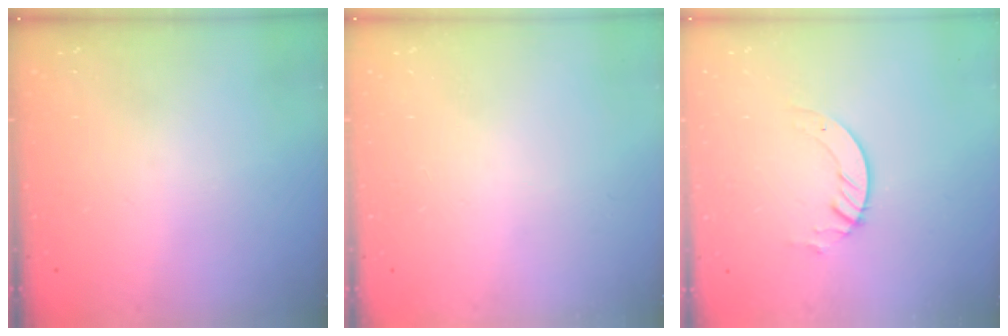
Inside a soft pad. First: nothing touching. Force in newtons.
{"total": 0.0}
{"total": 3.6, "press": 3.6, "slide": 0.3}